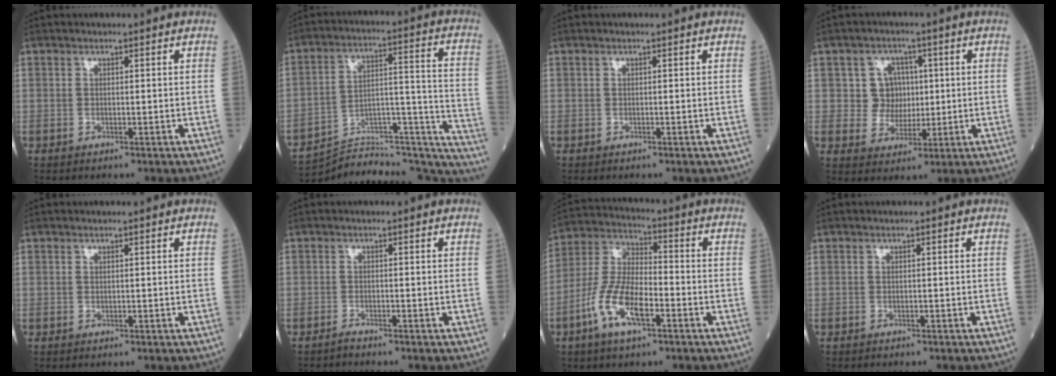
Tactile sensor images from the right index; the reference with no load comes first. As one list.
[{"total": 24.7, "force": [-23.5, 5.0, 6.1], "torque": [-0.044, 0.061, -0.324]}, {"total": 0.0}, {"total": 5.5, "force": [0.9, 5.3, 1.2], "torque": [-0.013, 0.012, 0.017]}, {"total": 0.0}, {"total": 1.0, "force": [-1.0, -0.2, 0.1], "torque": [-0.004, -0.001, -0.018]}, {"total": 10.8, "force": [-4.7, 3.5, 9.1], "torque": [-0.198, 0.002, -0.093]}, {"total": 1.0, "force": [-0.9, 0.2, 0.3], "torque": [-0.008, -0.002, -0.011]}]